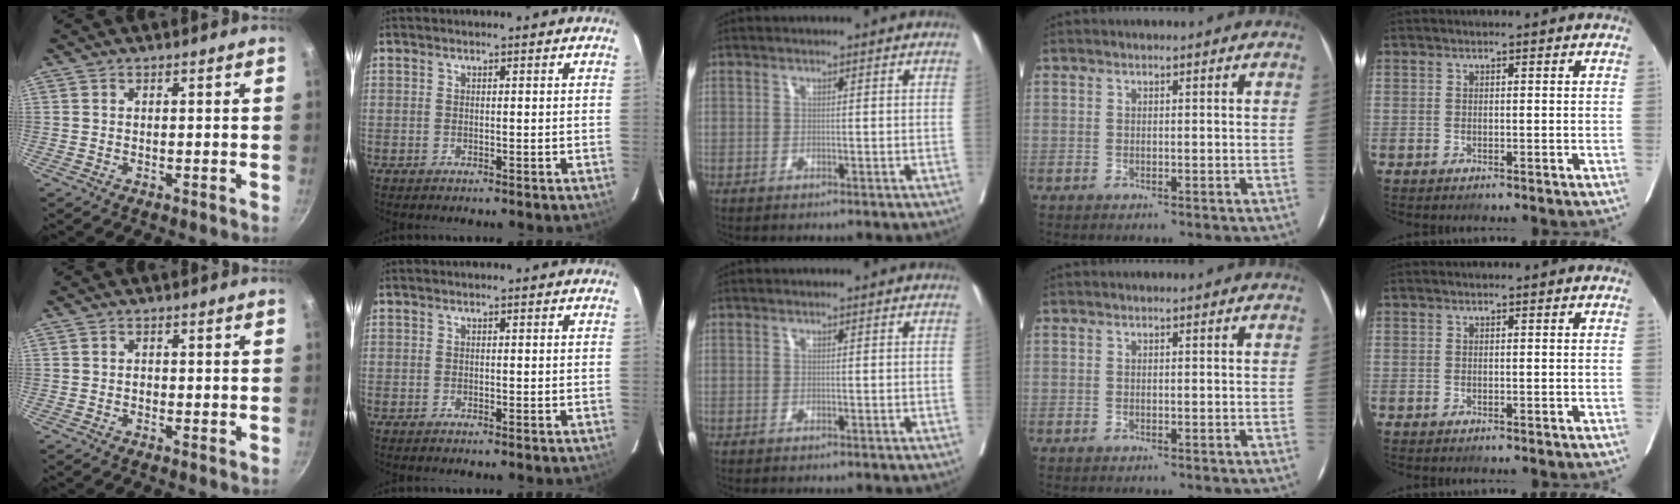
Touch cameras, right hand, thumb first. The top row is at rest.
{"thumb": {"total": 1.2, "force": [0.3, 0.4, 1.0], "torque": [-0.017, -0.002, 0.005]}}